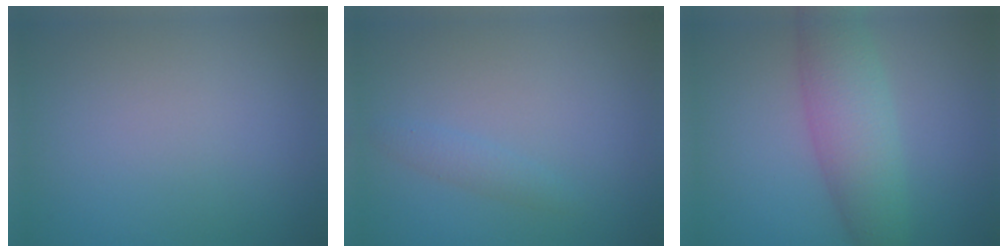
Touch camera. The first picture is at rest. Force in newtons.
{"total": 1.2, "press": 1.2, "slide": 0.1}
{"total": 5.3, "press": 5.3, "slide": 0.2}